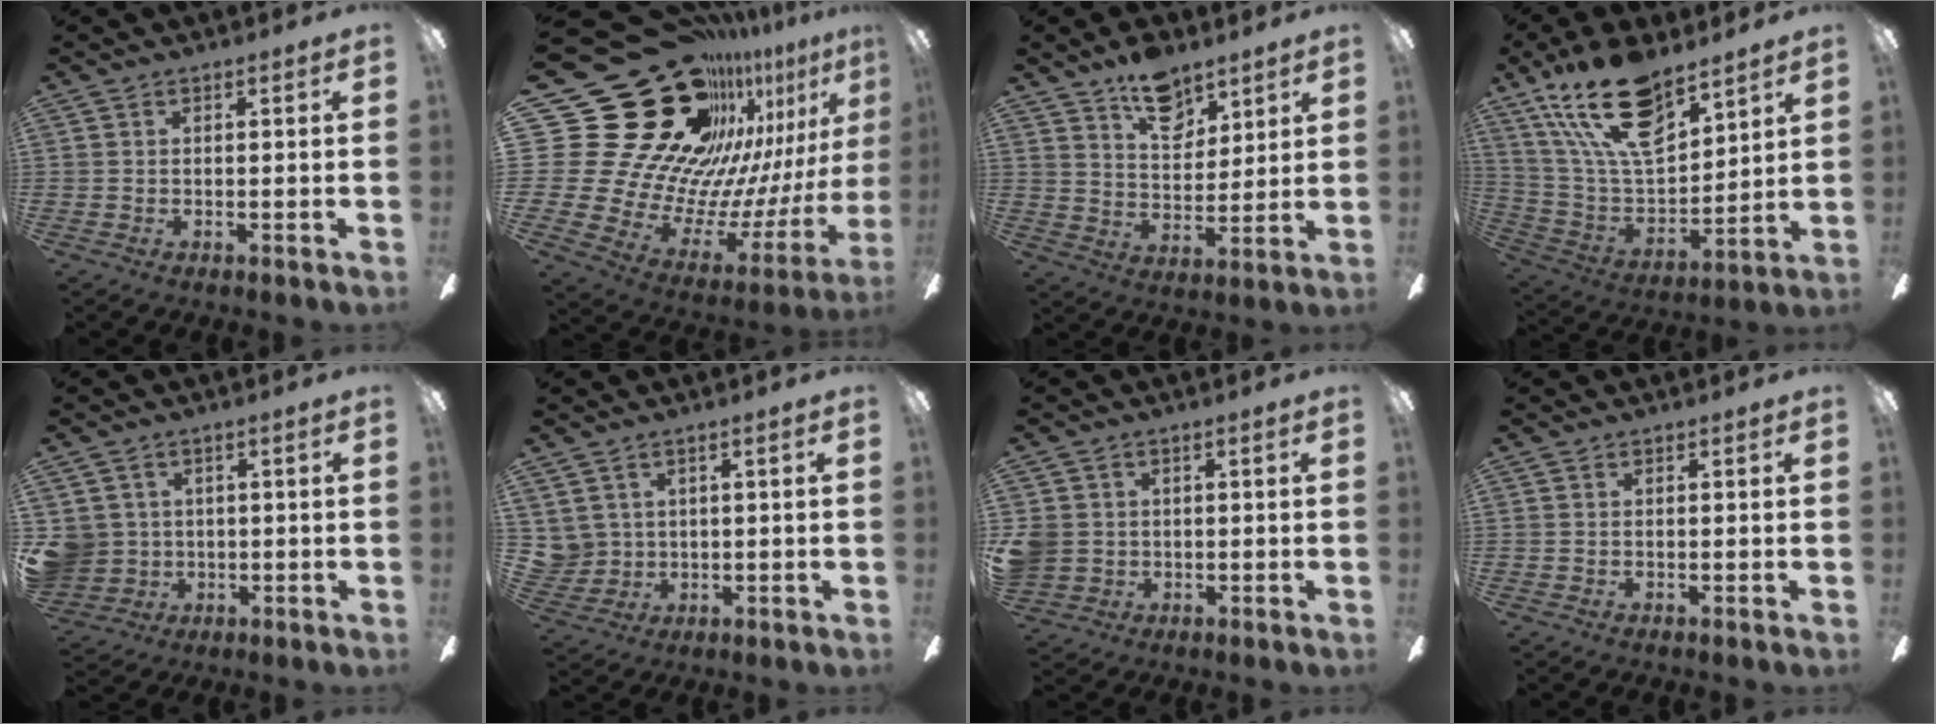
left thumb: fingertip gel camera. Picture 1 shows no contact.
{"total": 38.4, "force": [21.8, 22.6, 22.2], "torque": [-0.365, -0.212, 0.469]}
{"total": 11.8, "force": [8.4, 6.3, 5.4], "torque": [-0.075, -0.043, 0.151]}
{"total": 22.5, "force": [14.6, 10.1, 13.8], "torque": [-0.277, -0.081, 0.257]}
{"total": 6.7, "force": [0.8, 6.6, 1.1], "torque": [-0.045, 0.002, 0.020]}
{"total": 4.4, "force": [2.3, 3.8, -0.1], "torque": [-0.017, 0.001, 0.047]}
{"total": 4.7, "force": [0.5, 4.6, 1.2], "torque": [-0.046, 0.010, 0.011]}
{"total": 0.0}